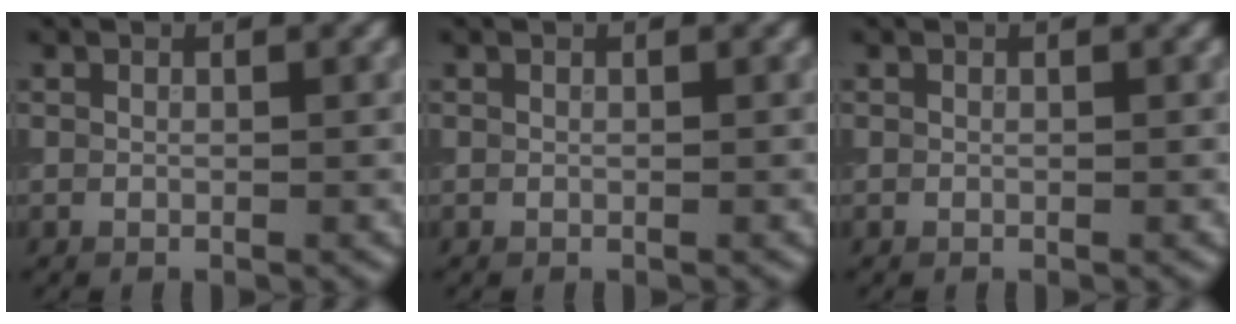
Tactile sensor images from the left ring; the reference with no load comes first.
{"total": 0.0}
{"total": 0.0}